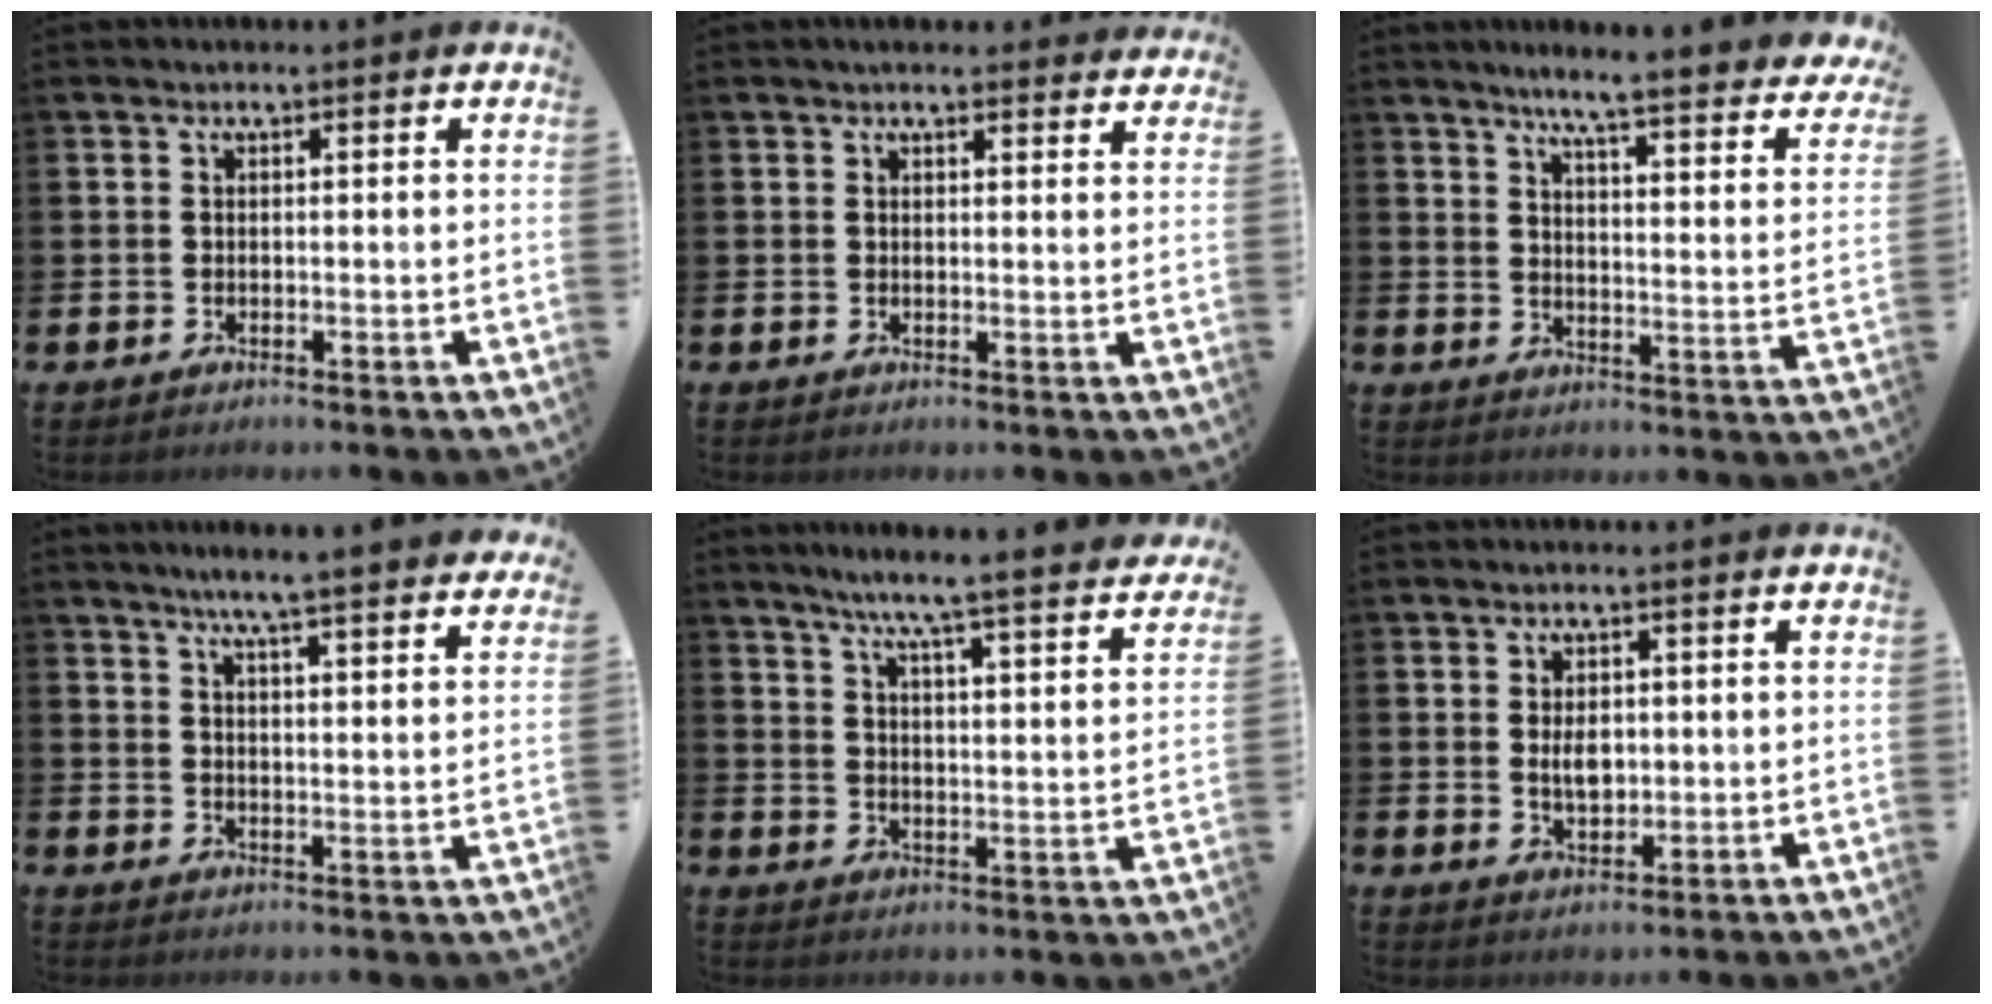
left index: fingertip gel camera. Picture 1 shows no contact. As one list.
[{"total": 2.3, "force": [2.3, 0.3, 0.2], "torque": [0.002, -0.011, 0.040]}, {"total": 5.9, "force": [5.3, 0.0, 2.8], "torque": [-0.063, -0.048, 0.080]}, {"total": 5.9, "force": [5.6, -0.5, 1.6], "torque": [-0.047, -0.033, 0.096]}, {"total": 6.5, "force": [5.9, -0.4, 2.5], "torque": [-0.068, -0.051, 0.095]}, {"total": 3.2, "force": [0.3, 2.0, 2.5], "torque": [-0.035, 0.001, 0.001]}]